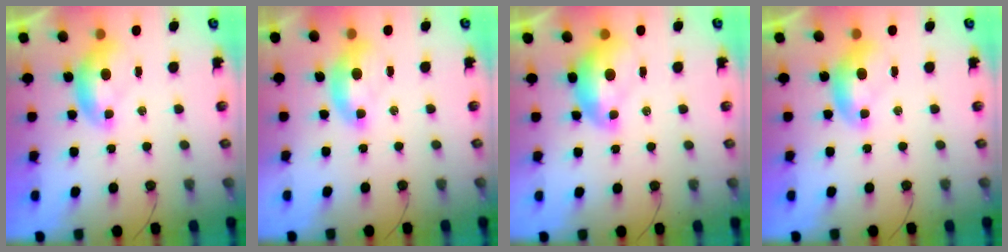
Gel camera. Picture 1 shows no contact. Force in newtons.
{"total": 1.5, "press": 1.4, "slide": 0.6}
{"total": 2.2, "press": 2.1, "slide": 0.7}
{"total": 0.0}